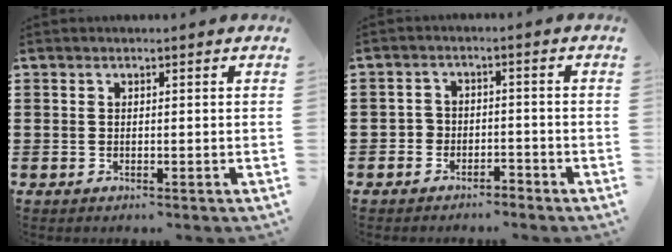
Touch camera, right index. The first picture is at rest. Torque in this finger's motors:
{"motor_torque": [-0.97, 1.17, 0.00, -0.01]}